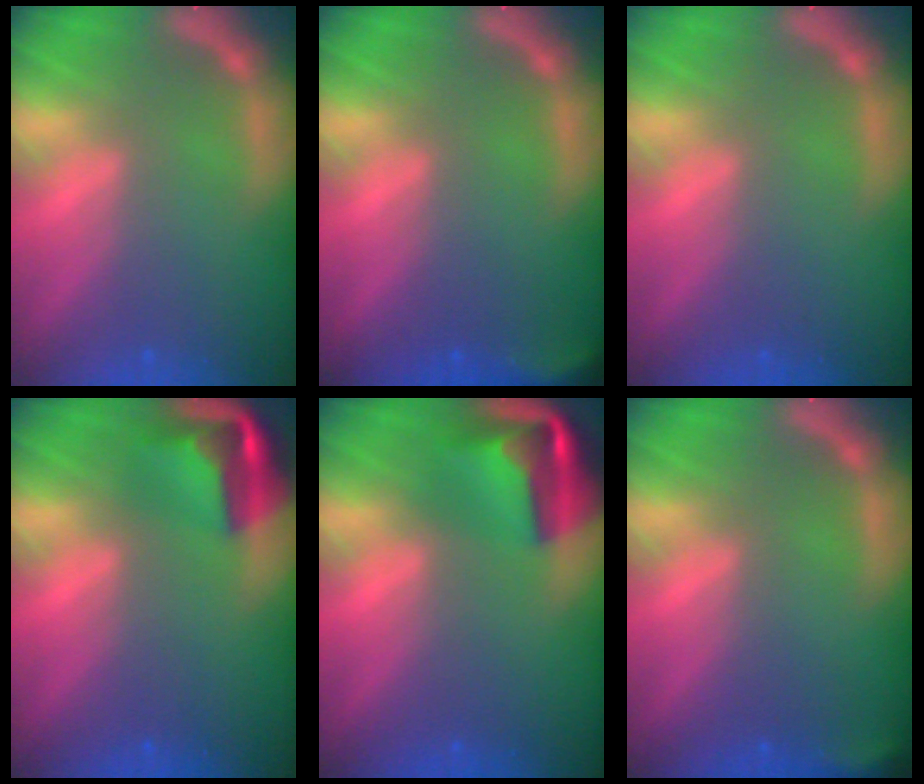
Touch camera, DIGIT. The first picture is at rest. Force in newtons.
{"total": 2.9}
{"total": 0.0}
{"total": 5.9}
{"total": 7.4}
{"total": 1.9}